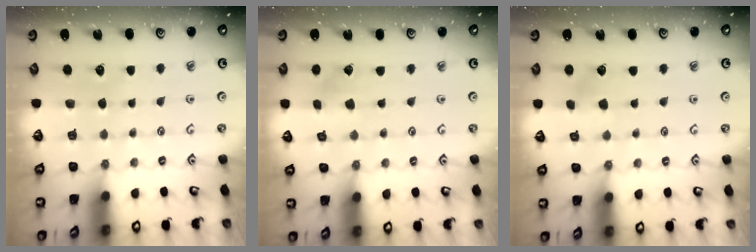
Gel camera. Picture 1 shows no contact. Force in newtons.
{"total": 1.3, "press": 1.3, "slide": 0.2}
{"total": 2.9, "press": 2.8, "slide": 0.2}